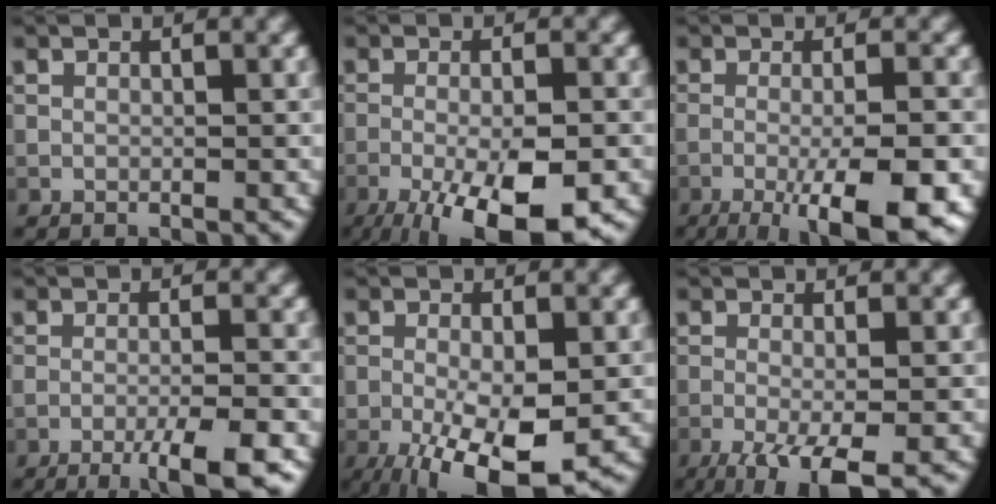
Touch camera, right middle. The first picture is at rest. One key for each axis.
{"total": 10.9, "fx": -5.4, "fy": 3.3, "fz": 8.8, "tx": -0.146, "ty": -0.016, "tz": -0.087}
{"total": 9.6, "fx": -3.9, "fy": 2.5, "fz": 8.4, "tx": -0.117, "ty": -0.007, "tz": -0.054}
{"total": 5.1, "fx": -2.9, "fy": 0.8, "fz": 4.1, "tx": -0.060, "ty": 0.000, "tz": -0.051}
{"total": 8.8, "fx": -3.4, "fy": 3.4, "fz": 7.4, "tx": -0.139, "ty": -0.023, "tz": -0.046}
{"total": 6.5, "fx": -3.4, "fy": 1.6, "fz": 5.3, "tx": -0.083, "ty": -0.006, "tz": -0.064}